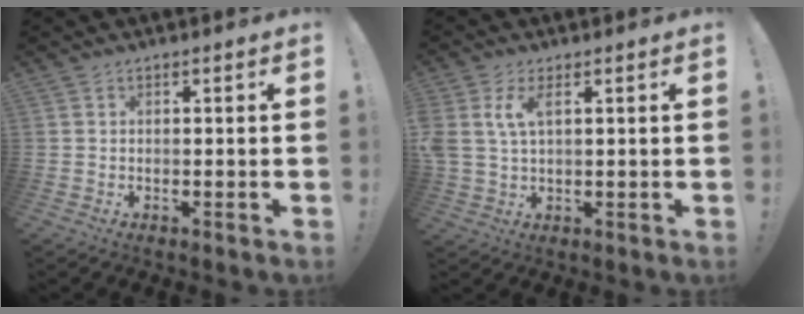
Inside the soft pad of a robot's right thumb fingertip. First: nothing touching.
{"total": 6.0, "force": [2.5, 2.7, 4.8], "torque": [-0.103, -0.008, 0.044]}